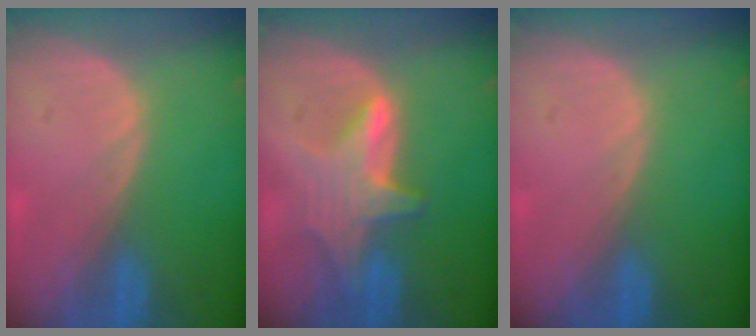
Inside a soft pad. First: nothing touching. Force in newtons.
{"total": 6.7, "press": 6.2, "slide": 2.3}
{"total": 0.0}